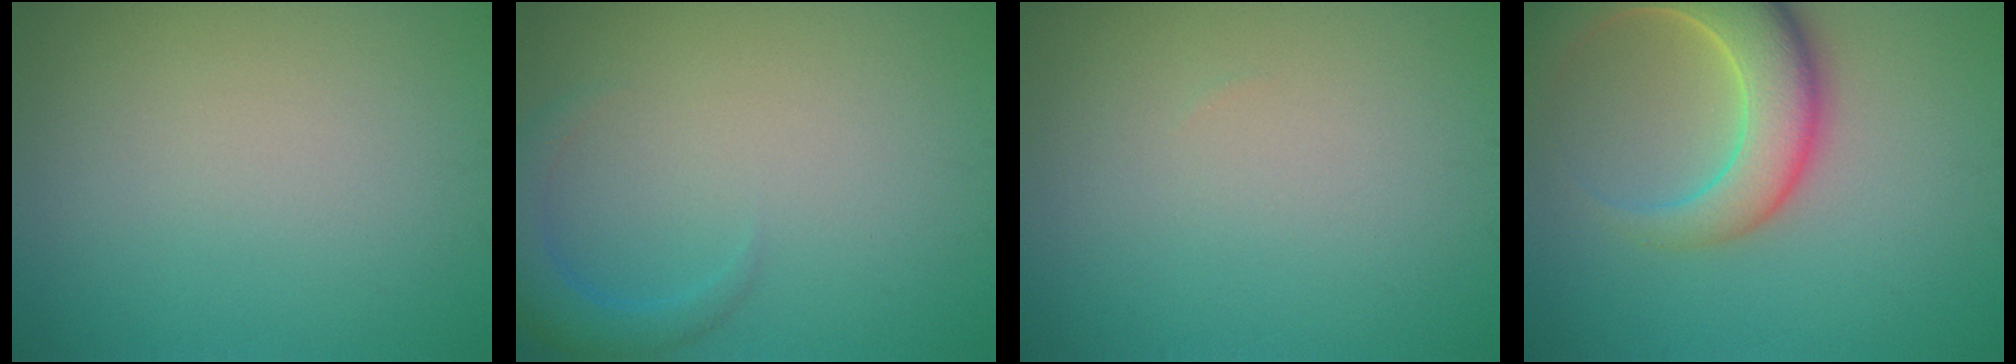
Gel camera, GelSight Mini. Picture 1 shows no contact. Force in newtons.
{"total": 2.5, "press": 2.5, "slide": 0.3}
{"total": 0.0}
{"total": 8.4, "press": 8.3, "slide": 0.9}